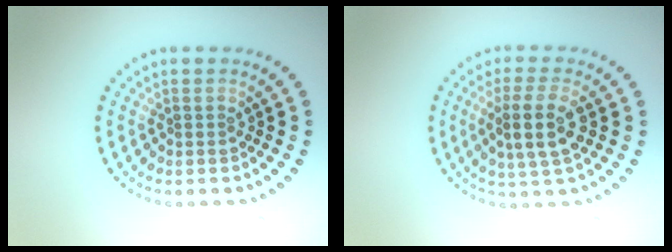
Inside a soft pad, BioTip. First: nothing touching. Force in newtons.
{"total": 4.3, "press": 3.9, "slide": 1.7}